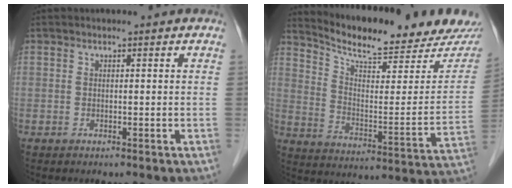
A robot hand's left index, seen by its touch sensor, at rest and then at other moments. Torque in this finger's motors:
{"motor_torque": [0.27, -0.44, 0.14, 0.04]}